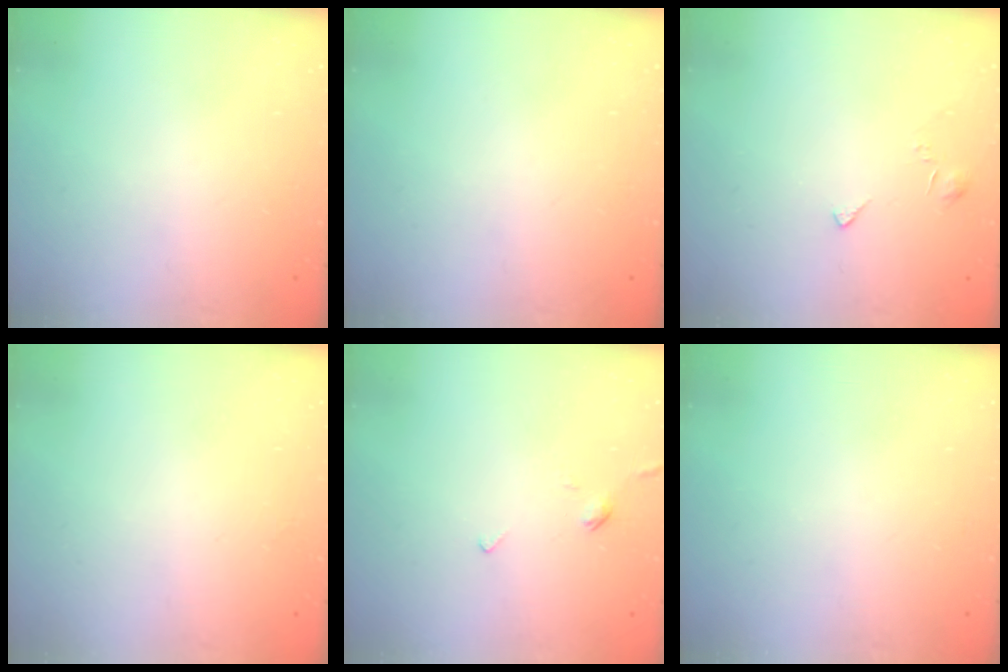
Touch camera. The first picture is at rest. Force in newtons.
{"total": 0.0}
{"total": 2.7, "press": 2.6, "slide": 0.5}
{"total": 2.1, "press": 2.1, "slide": 0.2}
{"total": 2.4, "press": 2.3, "slide": 0.6}
{"total": 0.0}